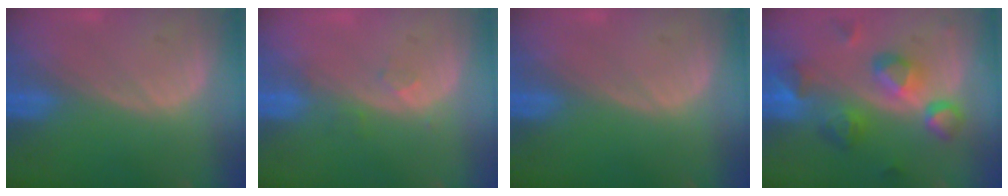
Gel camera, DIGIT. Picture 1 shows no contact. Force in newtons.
{"total": 1.9, "press": 1.6, "slide": 1.0}
{"total": 0.0}
{"total": 9.2, "press": 8.3, "slide": 4.0}